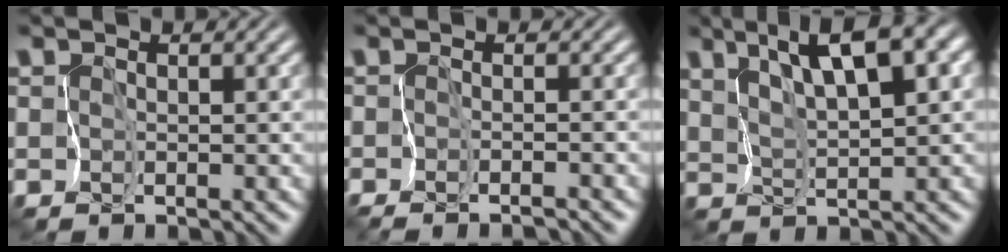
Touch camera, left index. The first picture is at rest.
{"total": 1.7, "force": [-1.6, -0.5, 0.4], "torque": [-0.011, -0.008, -0.036]}
{"total": 7.5, "force": [4.6, 1.4, 5.8], "torque": [-0.121, 0.015, 0.080]}